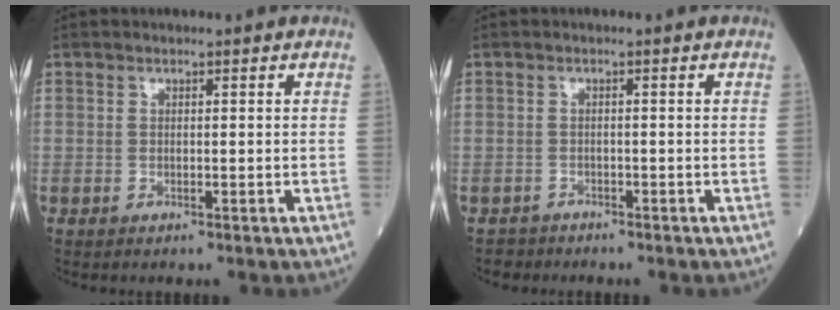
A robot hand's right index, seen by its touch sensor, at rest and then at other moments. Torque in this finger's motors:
{"motor_torque": [0.04, -0.06, -0.09, -0.07]}